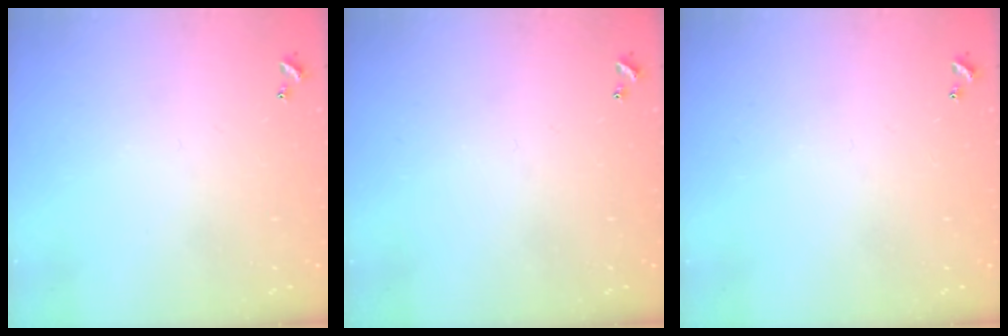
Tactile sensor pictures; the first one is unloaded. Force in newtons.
{"total": 0.0}
{"total": 0.0}